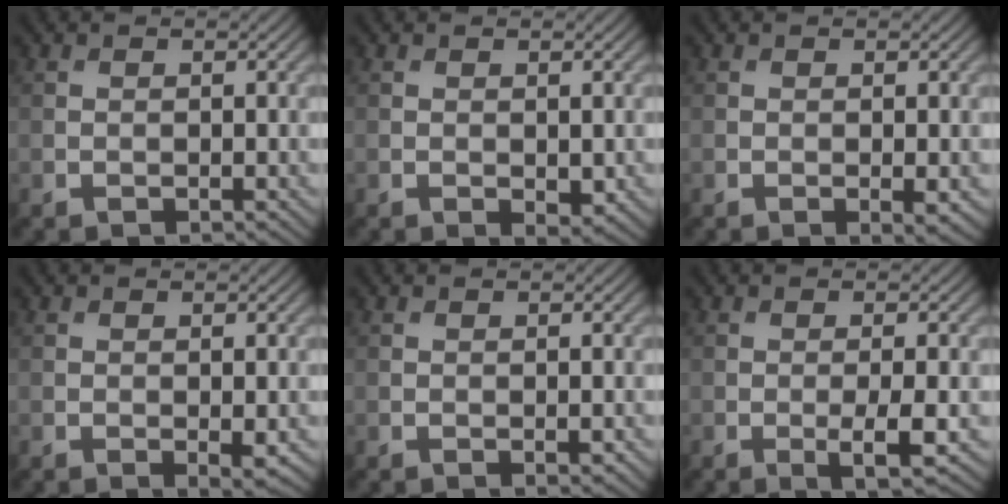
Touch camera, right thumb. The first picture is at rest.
{"total": 1.4, "force": [-0.2, 0.8, 1.2], "torque": [-0.016, -0.008, 0.000]}
{"total": 1.2, "force": [-0.3, 0.2, 1.1], "torque": [-0.020, -0.006, -0.005]}
{"total": 1.5, "force": [-0.3, 0.4, 1.4], "torque": [-0.022, -0.007, -0.003]}
{"total": 0.8, "force": [-0.3, 0.2, 0.8], "torque": [-0.012, -0.001, -0.003]}
{"total": 3.2, "force": [-0.8, 0.4, 3.0], "torque": [-0.056, -0.003, -0.013]}